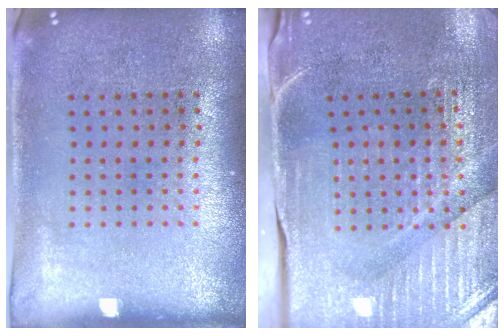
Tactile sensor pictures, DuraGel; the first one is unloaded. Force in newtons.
{"total": 3.8, "press": 3.7, "slide": 0.9}